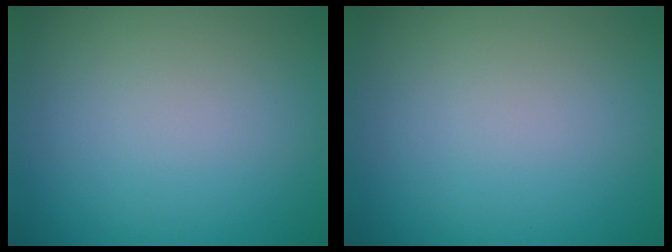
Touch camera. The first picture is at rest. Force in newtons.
{"total": 0.0}